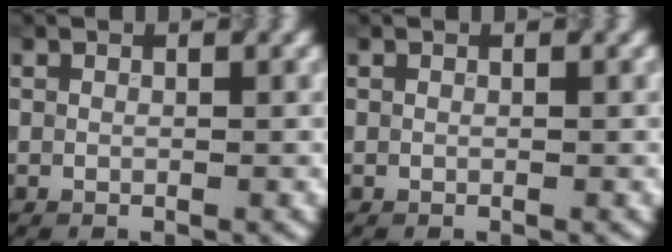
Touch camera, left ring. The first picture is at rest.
{"total": 0.0}